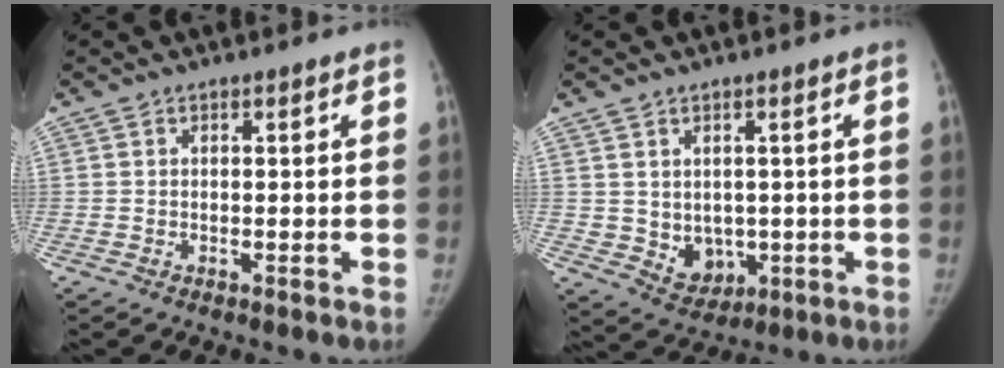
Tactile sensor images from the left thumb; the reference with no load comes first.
{"total": 6.0, "force": [0.0, 5.1, 3.3], "torque": [-0.022, -0.012, 0.020]}